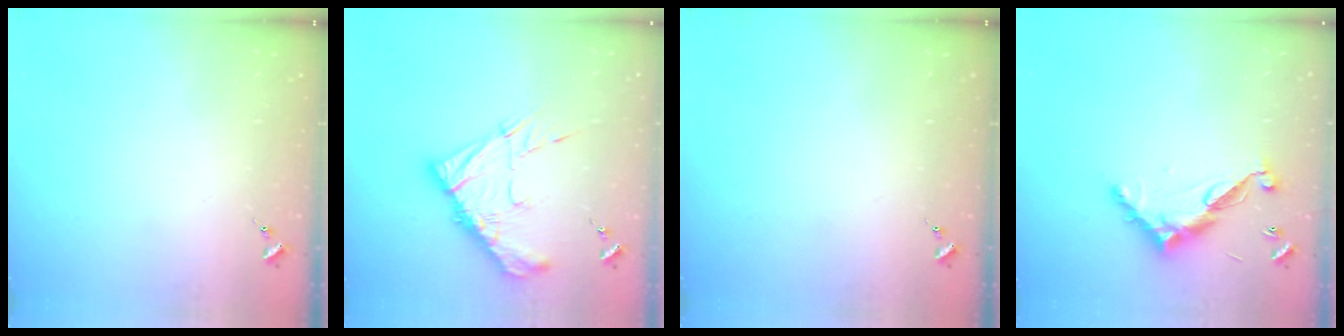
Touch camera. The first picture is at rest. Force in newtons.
{"total": 15.6, "press": 15.5, "slide": 1.4}
{"total": 0.0}
{"total": 11.5, "press": 11.5, "slide": 0.4}